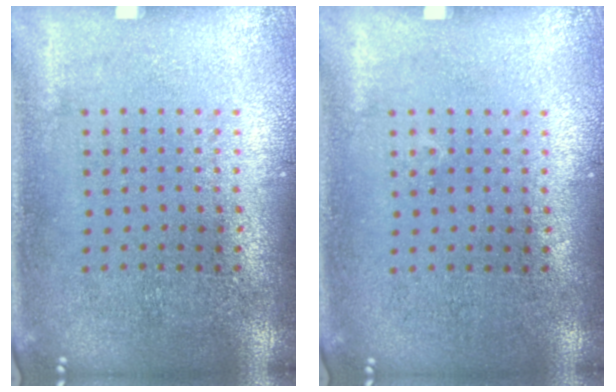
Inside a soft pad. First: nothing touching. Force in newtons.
{"total": 0.0}